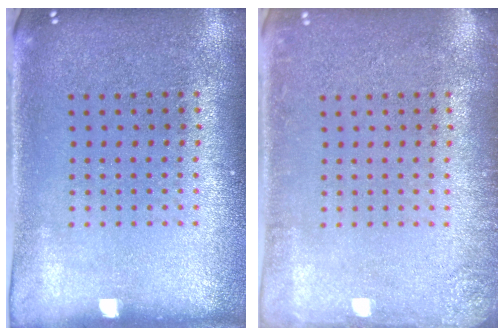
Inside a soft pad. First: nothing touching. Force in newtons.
{"total": 1.5, "press": 1.5, "slide": 0.2}